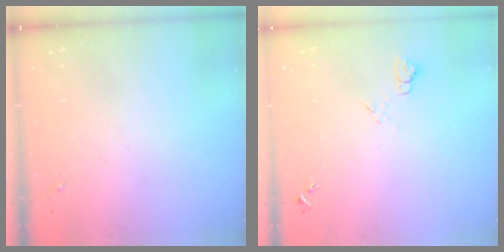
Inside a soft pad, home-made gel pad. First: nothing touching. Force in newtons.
{"total": 7.1, "press": 7.1, "slide": 0.7}